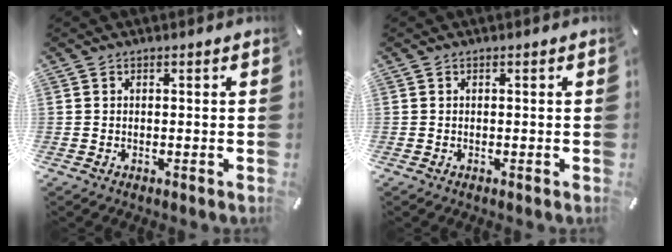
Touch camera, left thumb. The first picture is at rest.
{"total": 0.0}